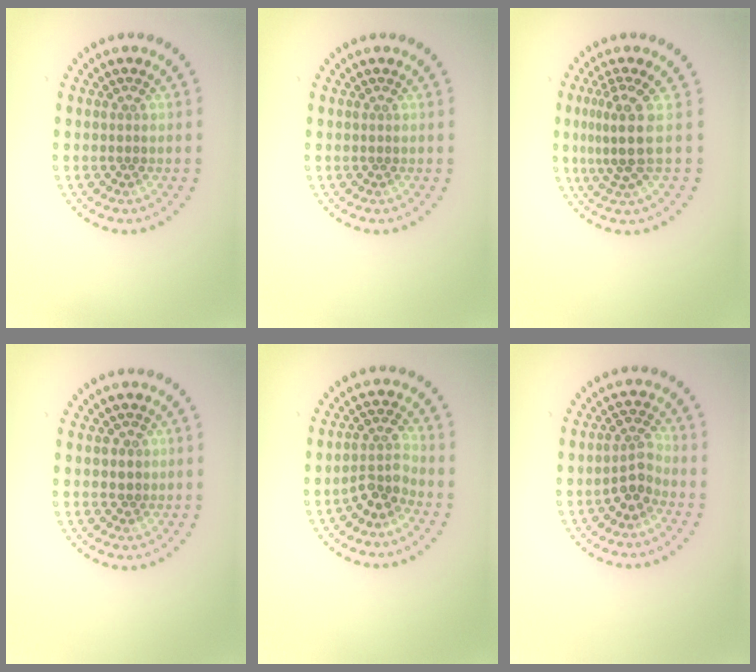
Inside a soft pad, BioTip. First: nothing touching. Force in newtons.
{"total": 0.0}
{"total": 3.4, "press": 2.5, "slide": 2.3}
{"total": 0.8, "press": 0.7, "slide": 0.5}
{"total": 2.6, "press": 2.0, "slide": 1.8}
{"total": 2.4, "press": 2.1, "slide": 1.0}